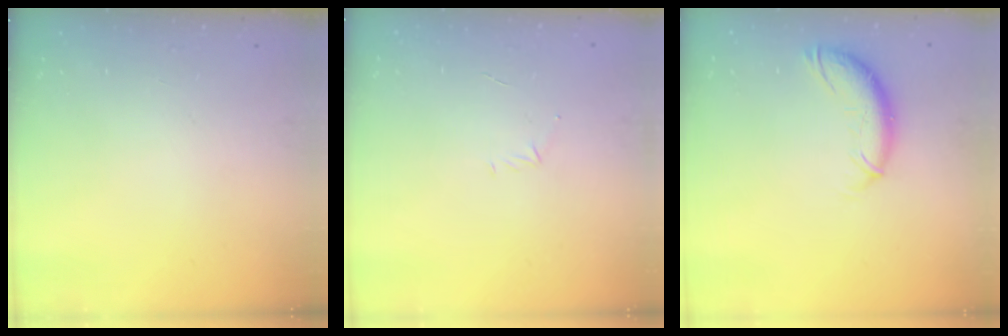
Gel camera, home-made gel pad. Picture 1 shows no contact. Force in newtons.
{"total": 4.3, "press": 4.1, "slide": 1.1}
{"total": 10.3, "press": 10.2, "slide": 0.7}